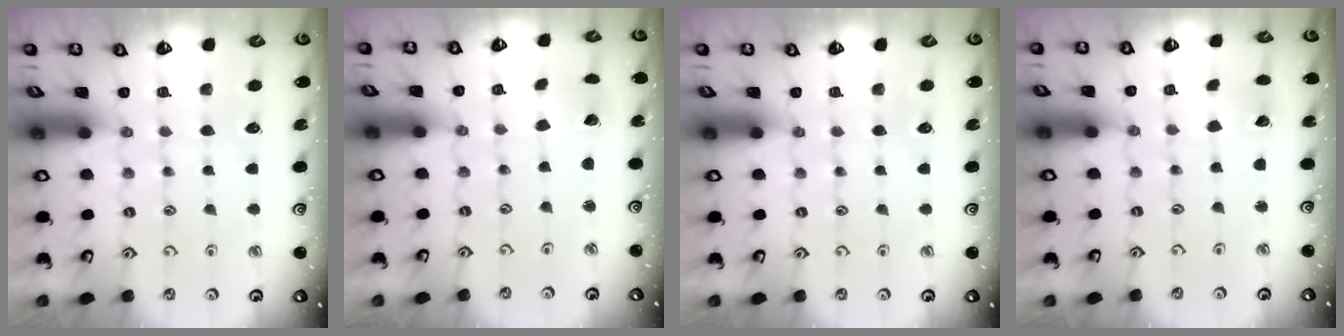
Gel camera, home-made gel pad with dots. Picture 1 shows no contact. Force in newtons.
{"total": 2.1, "press": 2.1, "slide": 0.1}
{"total": 0.0}
{"total": 2.8, "press": 2.8, "slide": 0.0}